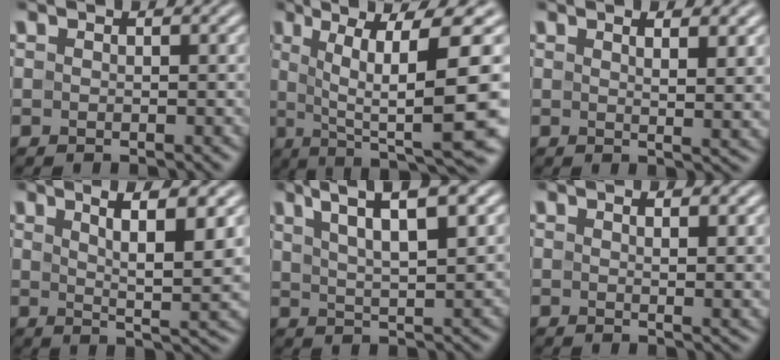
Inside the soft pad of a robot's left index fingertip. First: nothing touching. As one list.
[{"total": 13.6, "force": [1.0, 2.8, 13.2], "torque": [-0.186, 0.006, 0.033]}, {"total": 4.1, "force": [1.7, 1.0, 3.6], "torque": [-0.044, -0.001, 0.024]}, {"total": 8.1, "force": [2.9, 1.6, 7.4], "torque": [-0.103, 0.004, 0.053]}, {"total": 6.6, "force": [4.1, 1.4, 4.9], "torque": [-0.081, 0.011, 0.073]}, {"total": 3.6, "force": [1.2, 0.9, 3.3], "torque": [-0.039, 0.001, 0.019]}]